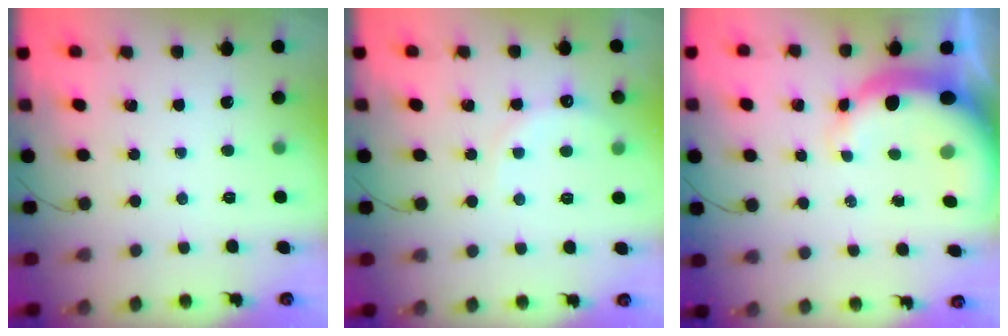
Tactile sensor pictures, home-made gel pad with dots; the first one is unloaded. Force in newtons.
{"total": 6.5, "press": 6.3, "slide": 1.4}
{"total": 9.1, "press": 8.7, "slide": 2.4}